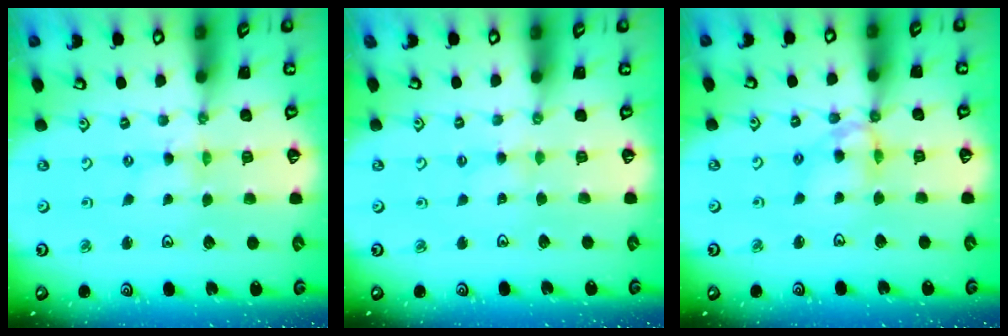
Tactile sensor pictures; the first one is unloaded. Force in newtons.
{"total": 2.5, "press": 2.5, "slide": 0.2}
{"total": 9.8, "press": 9.8, "slide": 0.8}